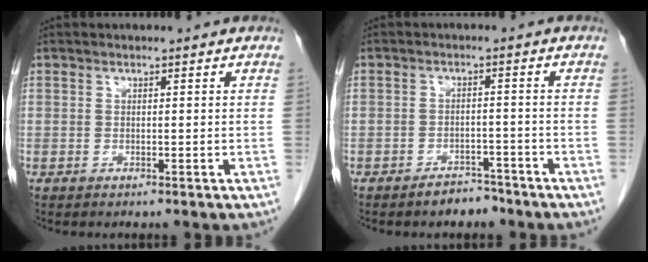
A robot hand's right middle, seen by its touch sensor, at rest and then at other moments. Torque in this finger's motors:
{"motor_torque": [0.41, -0.31, 0.05, 0.01]}